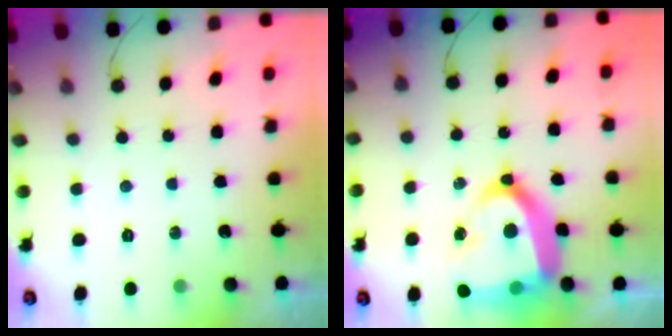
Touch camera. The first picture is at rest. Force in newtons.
{"total": 20.6, "press": 20.5, "slide": 2.0}